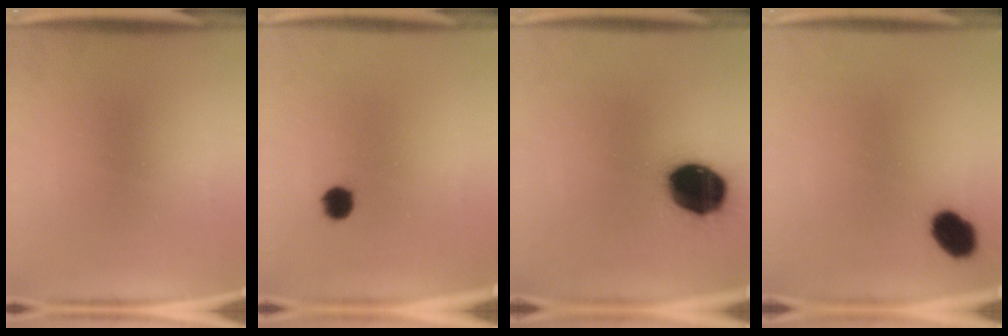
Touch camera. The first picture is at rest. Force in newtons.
{"total": 3.3}
{"total": 18.4}
{"total": 7.0}